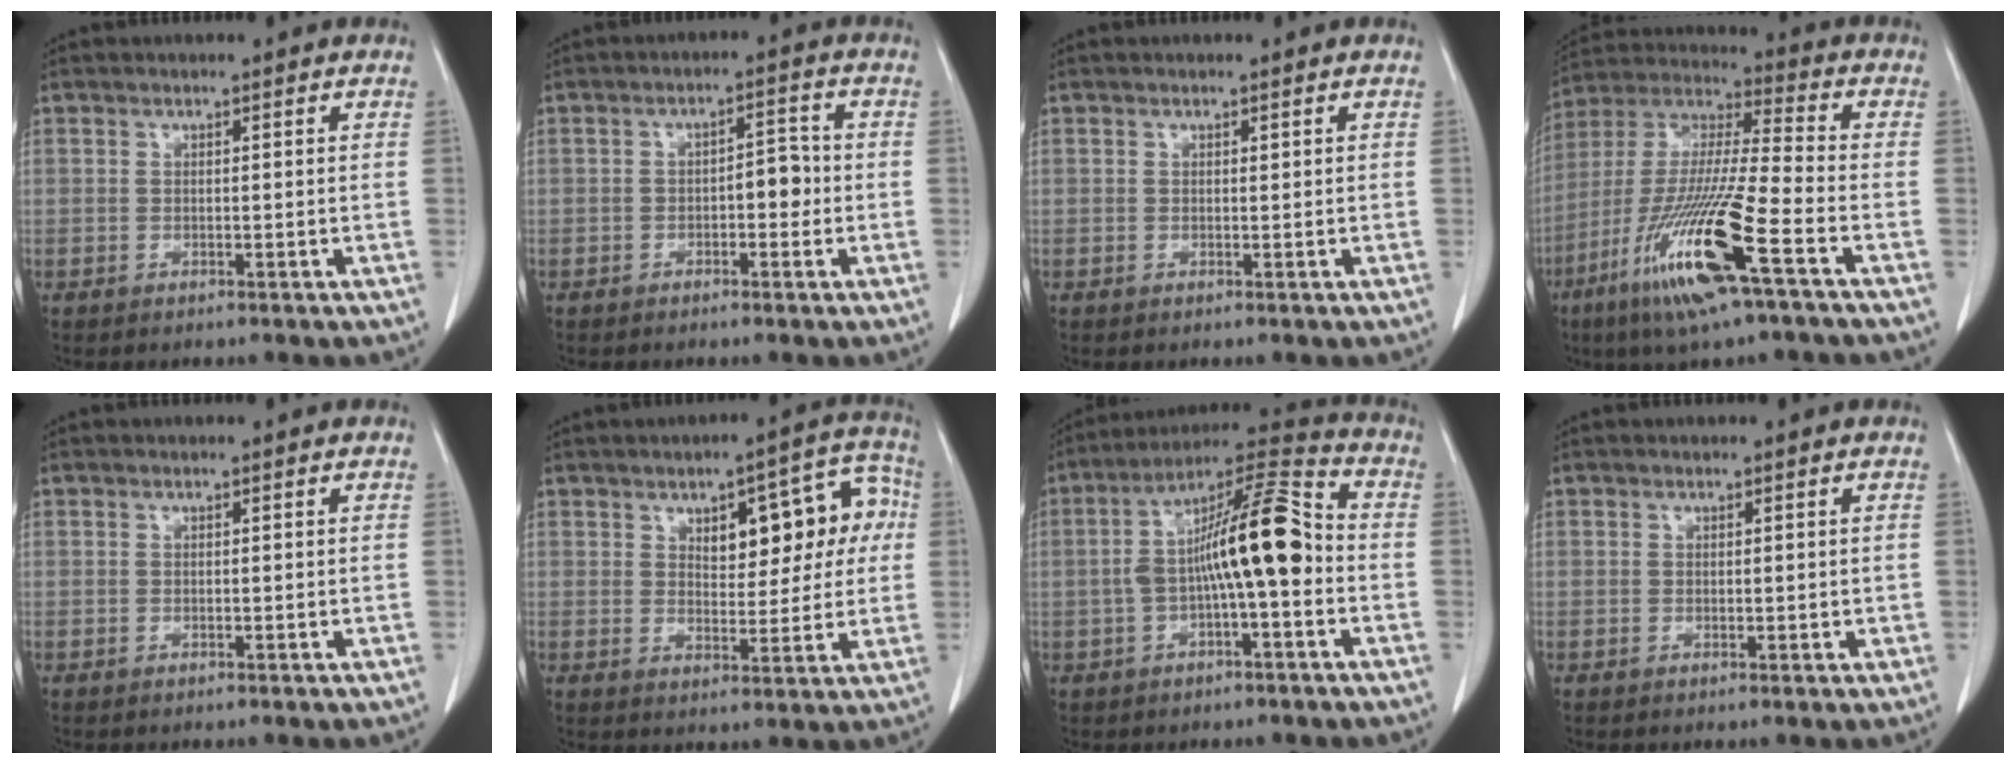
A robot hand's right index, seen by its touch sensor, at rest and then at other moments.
{"total": 3.7, "force": [-0.8, 1.7, 3.2], "torque": [-0.041, 0.012, -0.012]}
{"total": 0.0}
{"total": 18.5, "force": [-8.6, 0.7, 16.4], "torque": [-0.356, -0.039, -0.169]}
{"total": 0.0}
{"total": 10.7, "force": [2.7, 4.9, 9.2], "torque": [-0.102, 0.034, 0.037]}
{"total": 13.4, "force": [-1.1, 2.5, 13.1], "torque": [-0.226, 0.037, -0.019]}
{"total": 0.8, "force": [0.2, 0.5, 0.6], "torque": [-0.008, -0.002, 0.004]}